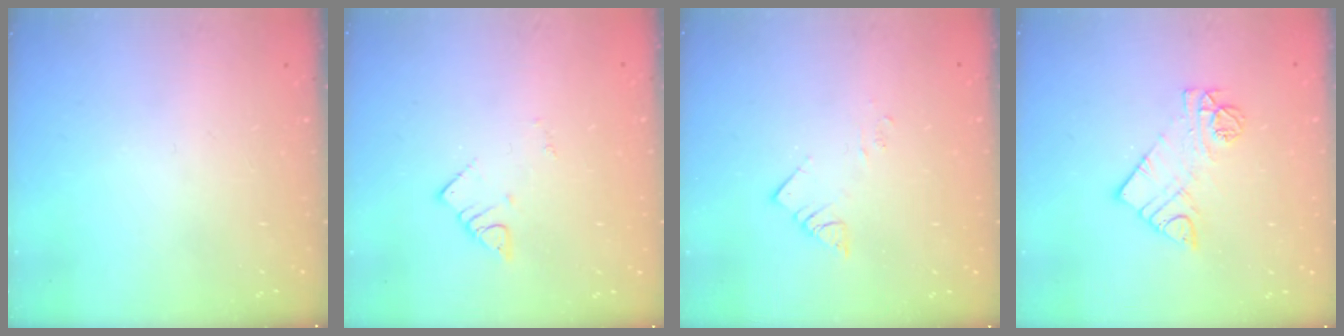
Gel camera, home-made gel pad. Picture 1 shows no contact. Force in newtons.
{"total": 2.6, "press": 2.6, "slide": 0.1}
{"total": 3.4, "press": 3.4, "slide": 0.1}
{"total": 10.1, "press": 10.0, "slide": 0.7}